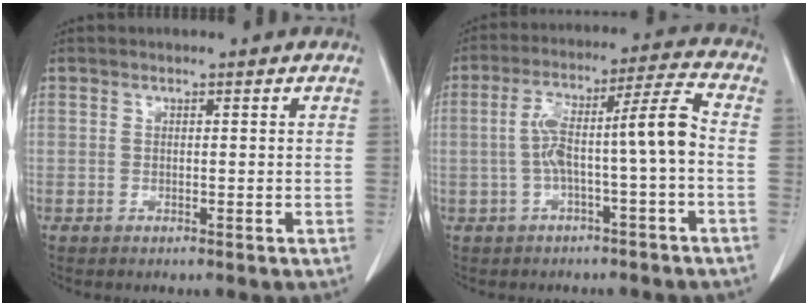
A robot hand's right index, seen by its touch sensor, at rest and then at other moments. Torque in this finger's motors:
{"motor_torque": [1.39, -0.15, 0.55, 0.17]}